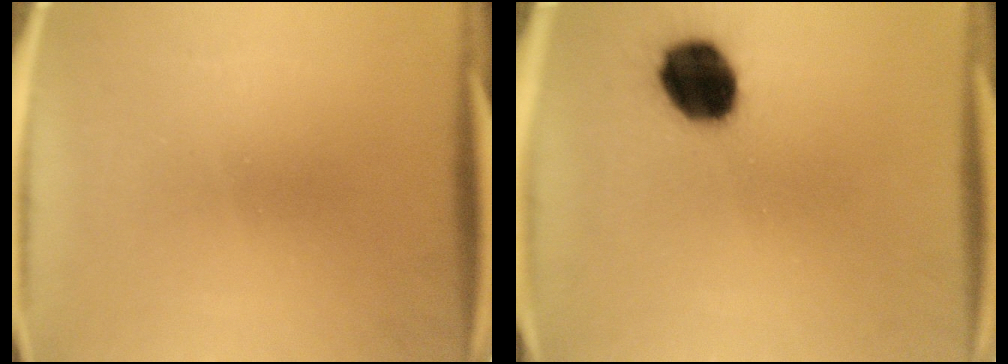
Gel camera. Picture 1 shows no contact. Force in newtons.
{"total": 13.0}